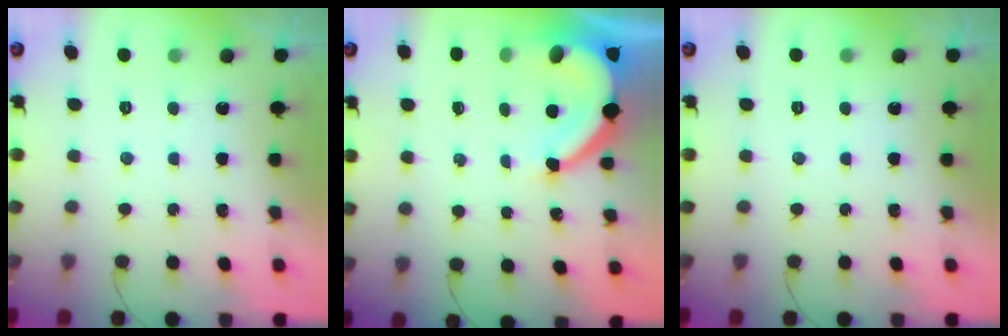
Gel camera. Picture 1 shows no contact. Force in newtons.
{"total": 8.7, "press": 8.6, "slide": 1.2}
{"total": 0.0}